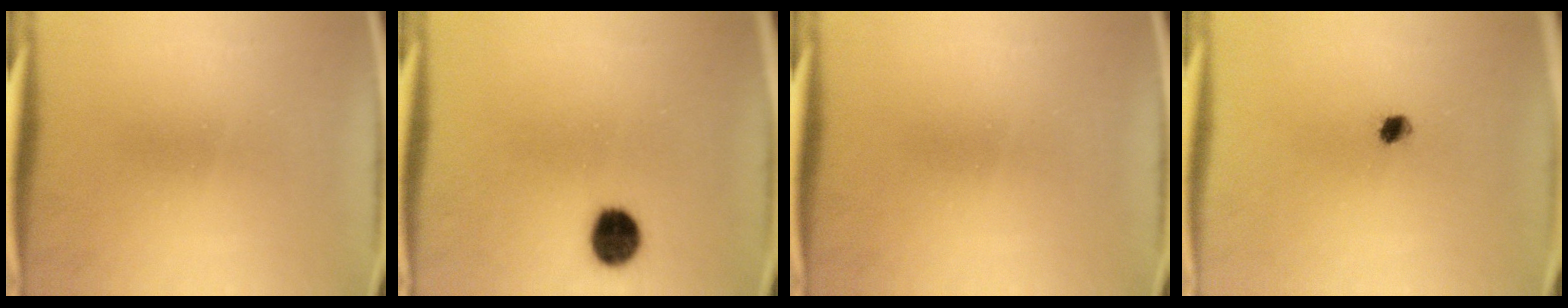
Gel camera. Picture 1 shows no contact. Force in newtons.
{"total": 6.7}
{"total": 0.0}
{"total": 2.1}